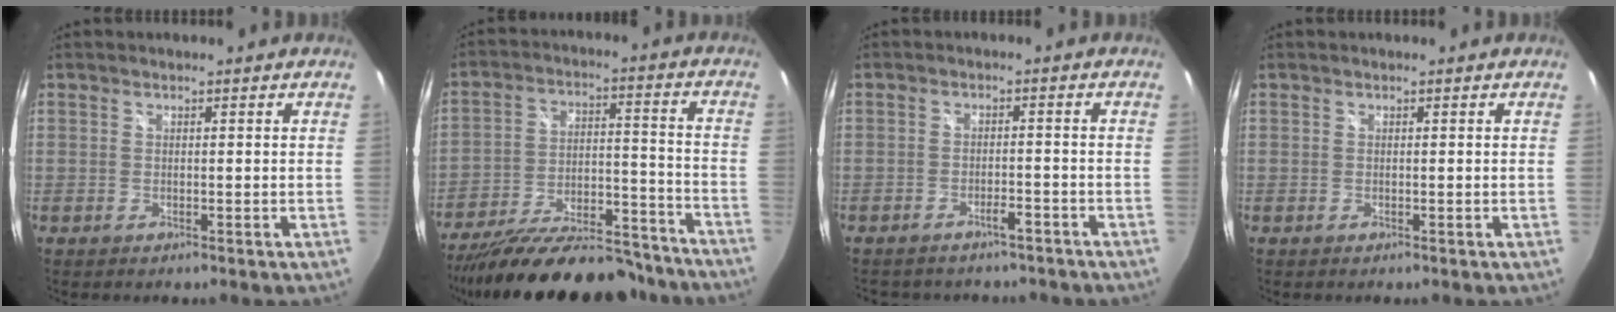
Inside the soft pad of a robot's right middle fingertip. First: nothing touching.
{"total": 27.0, "force": [-22.7, 7.9, 12.4], "torque": [-0.223, -0.017, -0.316]}
{"total": 6.3, "force": [-5.3, 2.6, 2.1], "torque": [-0.047, 0.000, -0.068]}
{"total": 0.0}